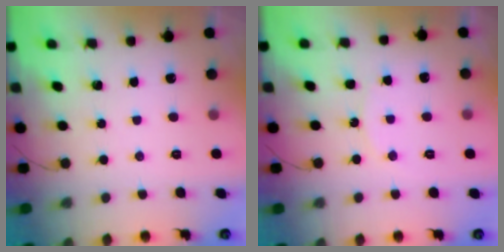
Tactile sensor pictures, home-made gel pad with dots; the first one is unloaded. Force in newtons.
{"total": 7.4, "press": 7.4, "slide": 0.8}